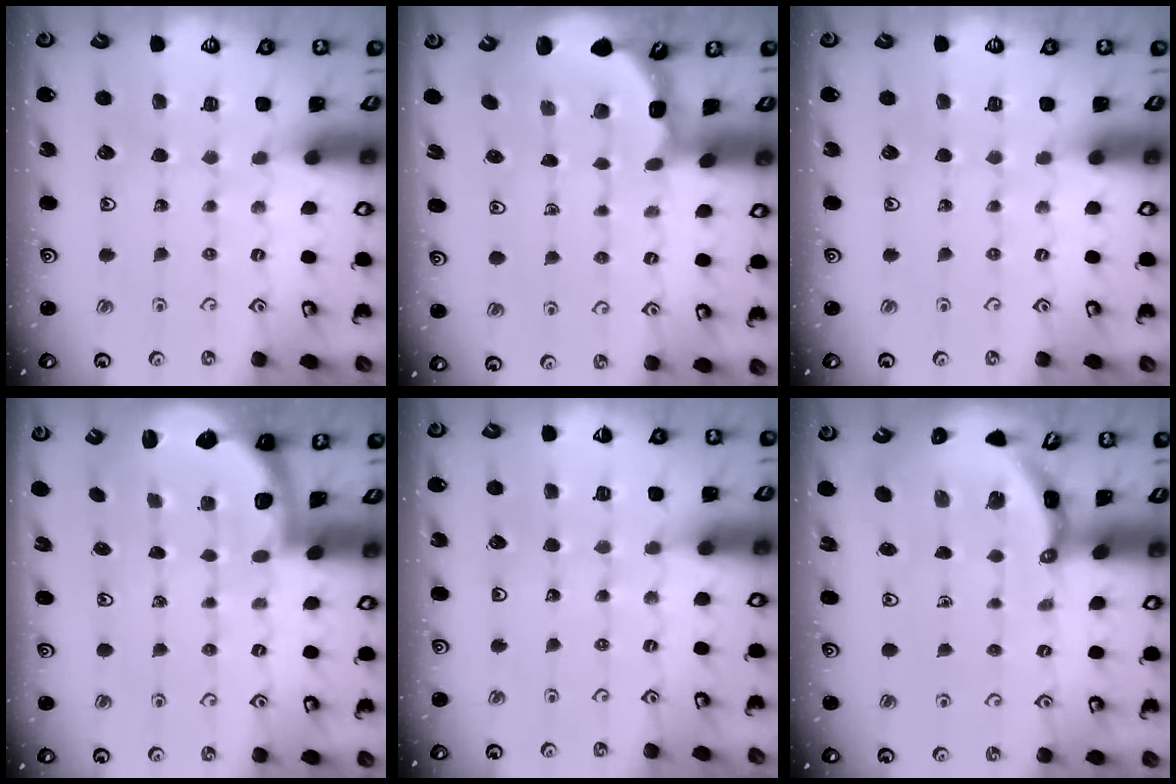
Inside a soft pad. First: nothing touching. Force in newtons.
{"total": 2.1, "press": 1.9, "slide": 0.9}
{"total": 0.0}
{"total": 2.1, "press": 2.0, "slide": 0.8}
{"total": 2.1, "press": 2.1, "slide": 0.2}
{"total": 4.3, "press": 4.3, "slide": 0.4}